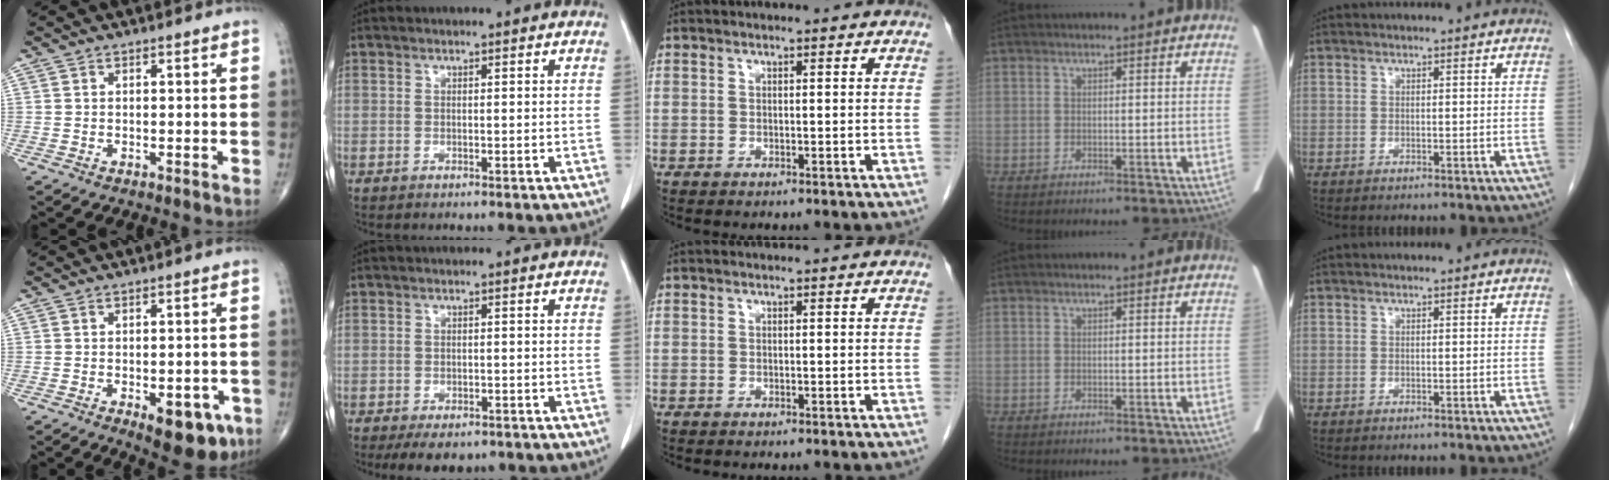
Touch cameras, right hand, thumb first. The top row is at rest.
{"thumb": {"total": 9.7, "force": [-4.3, 4.5, 7.4], "torque": [-0.069, 0.008, -0.048]}, "index": {"total": 5.4, "force": [-4.1, 2.5, 2.6], "torque": [-0.031, -0.004, -0.054]}}